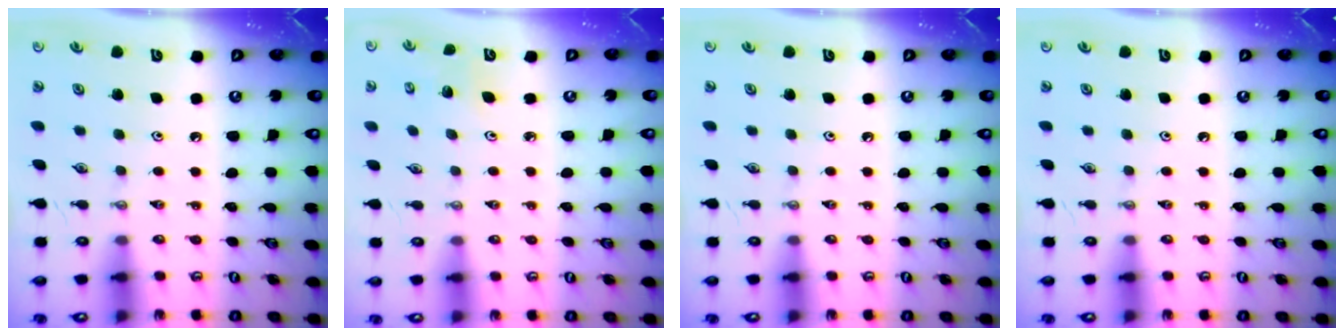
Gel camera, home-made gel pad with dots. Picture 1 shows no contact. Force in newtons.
{"total": 2.7, "press": 2.7, "slide": 0.3}
{"total": 0.0}
{"total": 0.0}